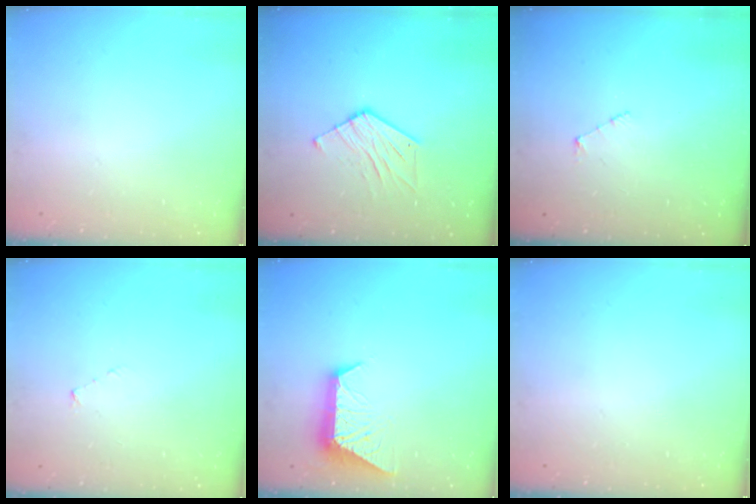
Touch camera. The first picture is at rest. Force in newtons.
{"total": 7.7, "press": 7.6, "slide": 0.3}
{"total": 3.0, "press": 3.0, "slide": 0.3}
{"total": 3.0, "press": 3.0, "slide": 0.3}
{"total": 9.7, "press": 9.7, "slide": 0.2}
{"total": 0.0}